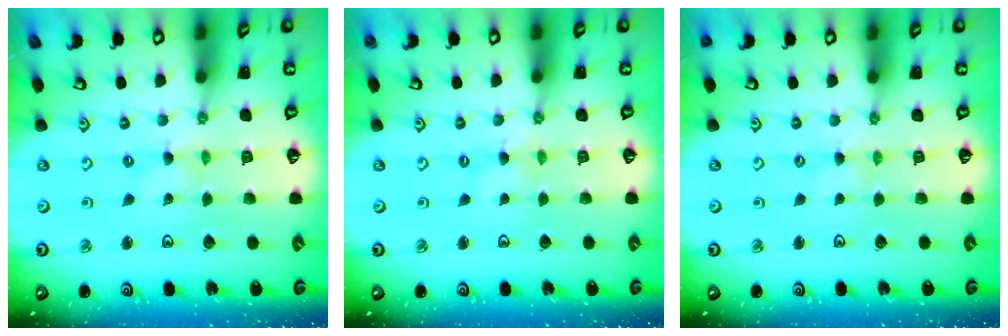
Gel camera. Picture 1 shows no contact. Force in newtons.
{"total": 0.0}
{"total": 0.8, "press": 0.8, "slide": 0.1}